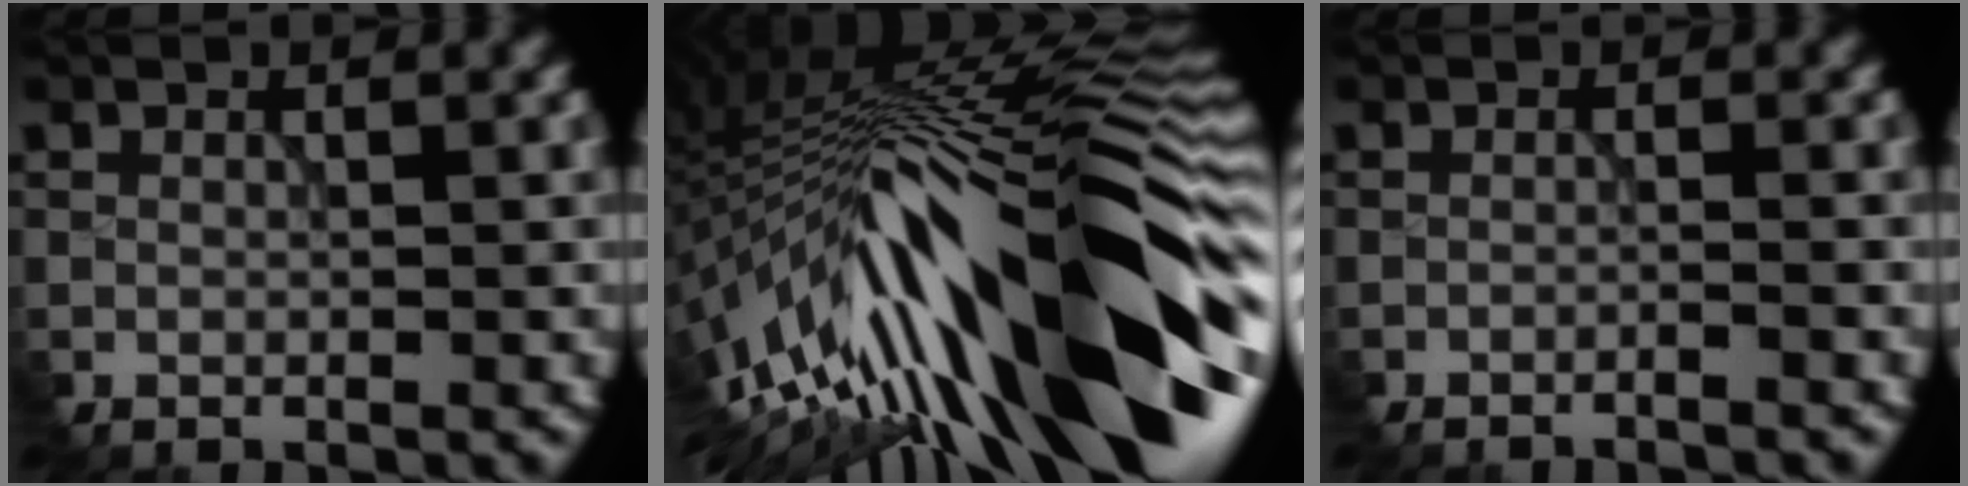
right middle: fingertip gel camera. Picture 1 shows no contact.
{"total": 19.3, "force": [-5.2, 6.2, 17.5], "torque": [-0.282, 0.011, -0.109]}
{"total": 1.2, "force": [-1.0, 0.2, 0.7], "torque": [0.001, 0.003, -0.028]}